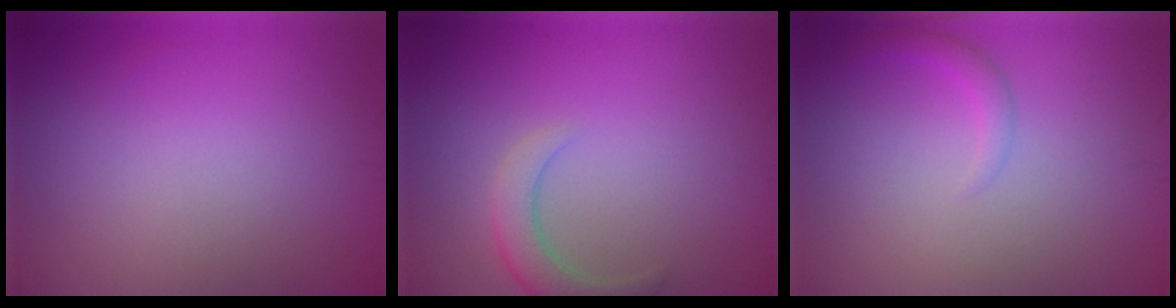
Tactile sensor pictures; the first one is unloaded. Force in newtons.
{"total": 3.4, "press": 3.4, "slide": 0.4}
{"total": 1.4, "press": 1.4, "slide": 0.1}